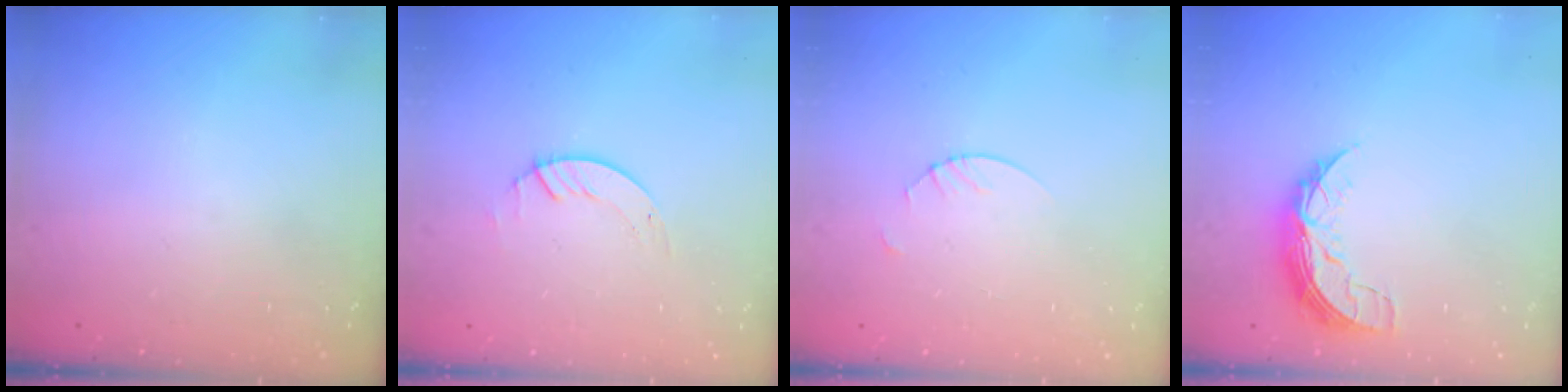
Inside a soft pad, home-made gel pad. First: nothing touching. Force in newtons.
{"total": 1.4, "press": 1.4, "slide": 0.2}
{"total": 1.9, "press": 1.9, "slide": 0.2}
{"total": 7.9, "press": 7.9, "slide": 0.6}